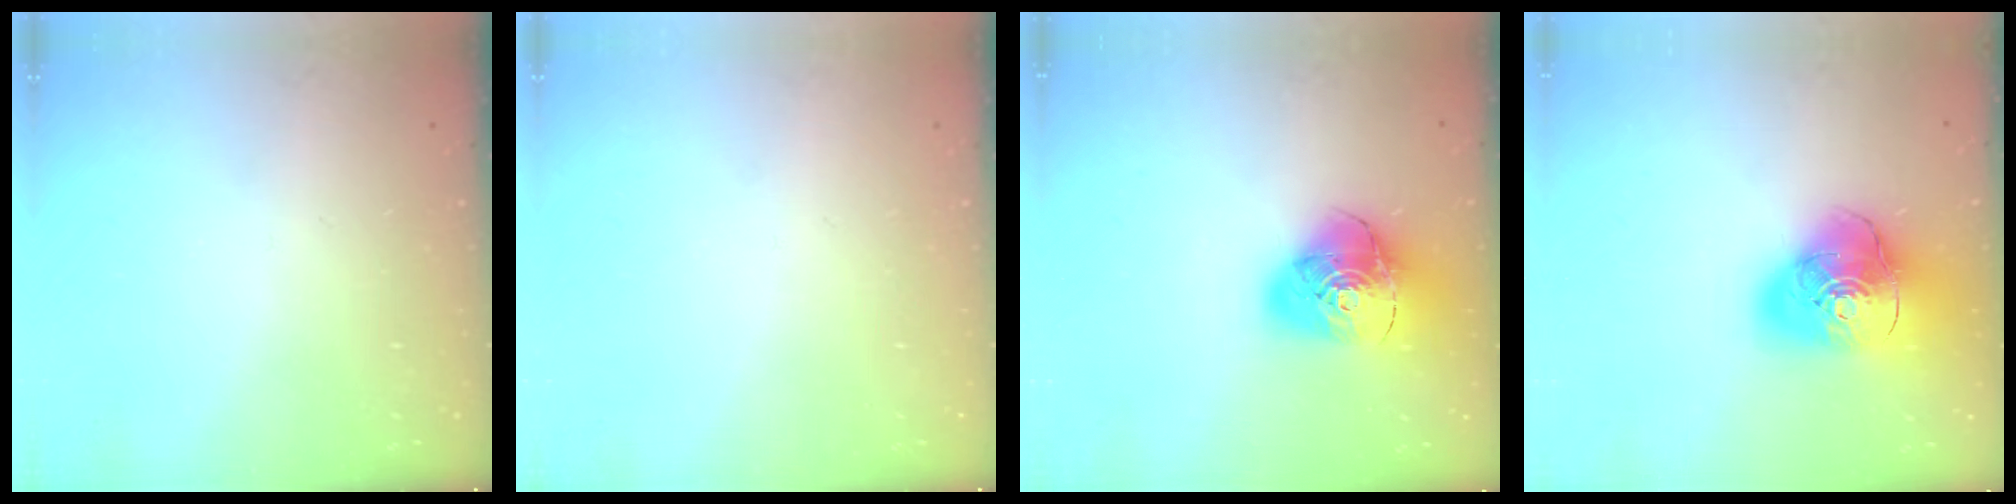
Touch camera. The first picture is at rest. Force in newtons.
{"total": 0.0}
{"total": 17.5, "press": 17.3, "slide": 2.1}
{"total": 19.4, "press": 19.2, "slide": 2.5}